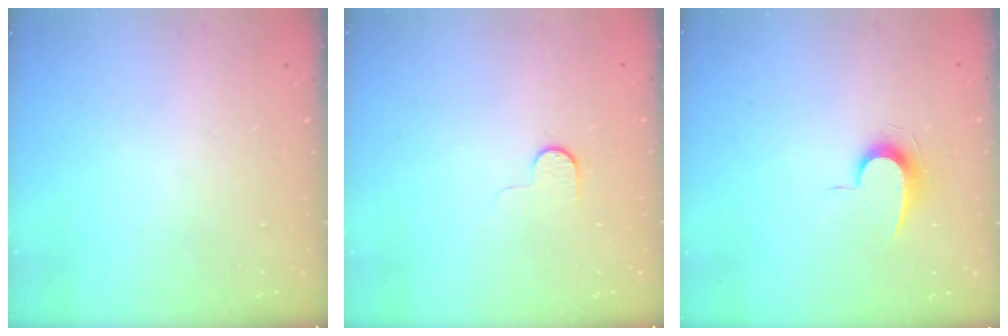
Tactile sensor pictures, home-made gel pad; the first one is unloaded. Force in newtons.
{"total": 5.0, "press": 5.0, "slide": 0.5}
{"total": 7.1, "press": 7.0, "slide": 0.7}